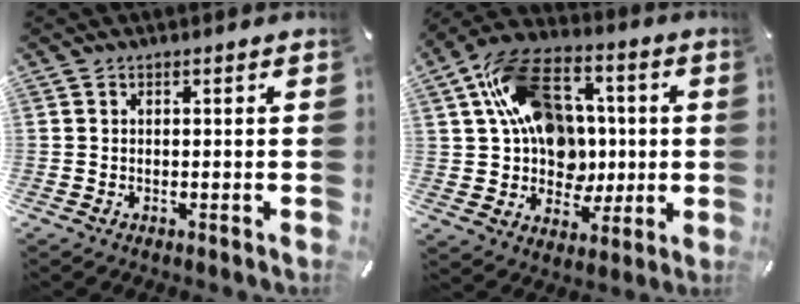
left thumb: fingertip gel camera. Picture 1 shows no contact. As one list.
[{"total": 19.6, "force": [3.9, 15.7, 11.0], "torque": [-0.180, -0.008, 0.084]}]